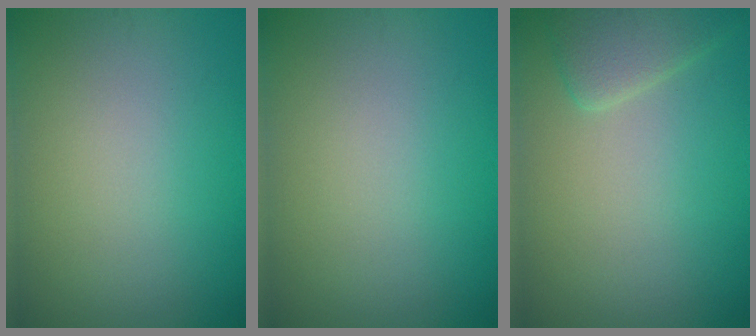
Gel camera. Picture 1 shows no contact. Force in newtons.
{"total": 0.0}
{"total": 2.9, "press": 2.9, "slide": 0.3}